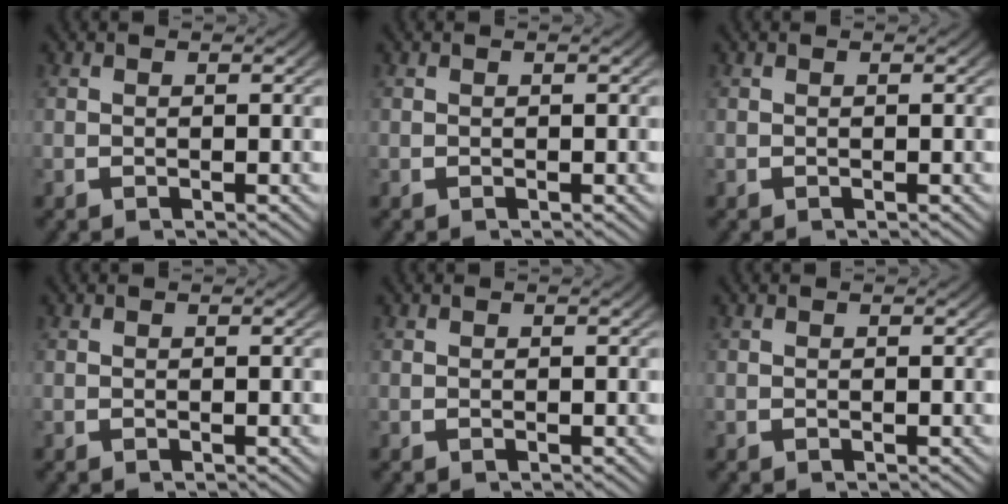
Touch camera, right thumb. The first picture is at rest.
{"total": 0.0}
{"total": 0.0}
{"total": 0.0}
{"total": 0.0}
{"total": 0.0}